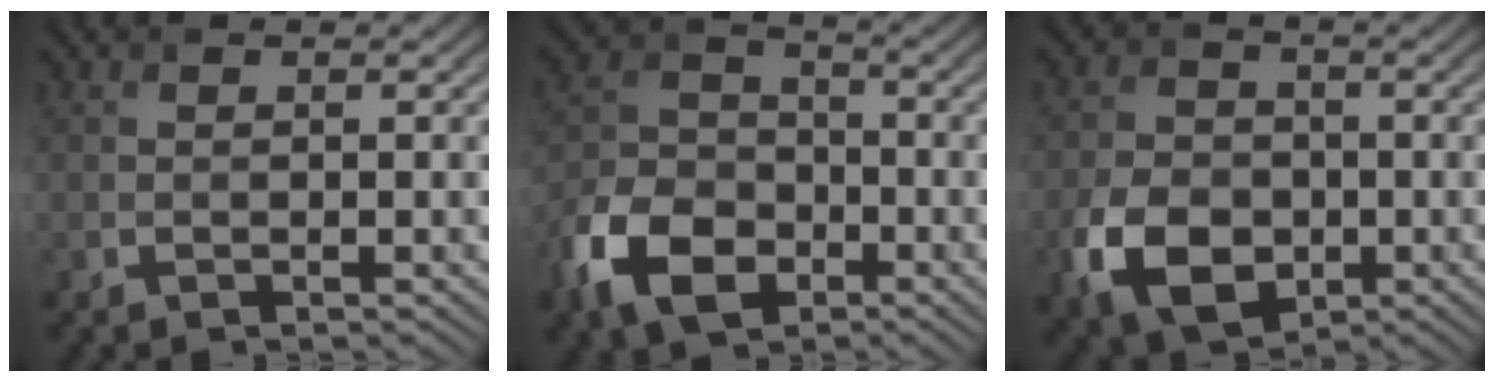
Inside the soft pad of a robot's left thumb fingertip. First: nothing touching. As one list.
[{"total": 10.6, "force": [-5.5, 6.8, 6.0], "torque": [-0.142, -0.014, -0.123]}, {"total": 8.7, "force": [-3.0, 6.2, 5.2], "torque": [-0.120, -0.018, -0.061]}]